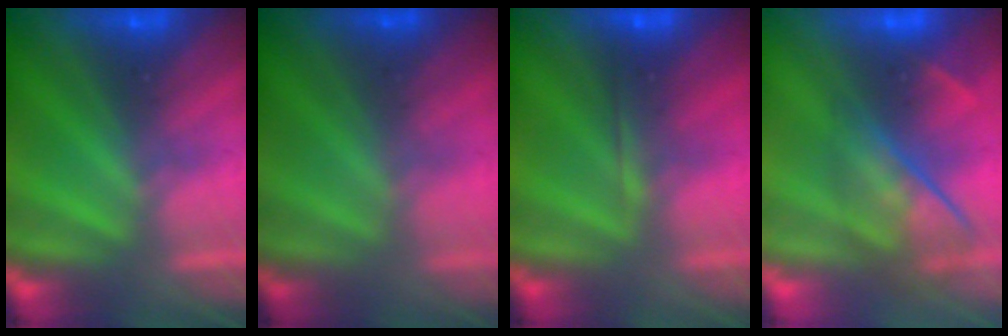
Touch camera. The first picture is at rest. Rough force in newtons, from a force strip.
{"total": 1.2}
{"total": 2.0}
{"total": 4.5}